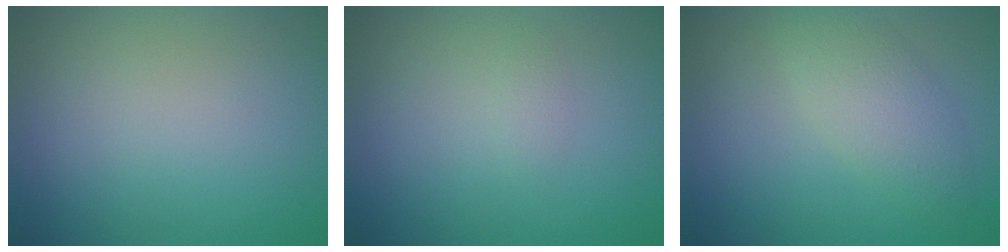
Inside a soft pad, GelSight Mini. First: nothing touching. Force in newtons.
{"total": 0.8, "press": 0.8, "slide": 0.0}
{"total": 3.6, "press": 3.6, "slide": 0.2}